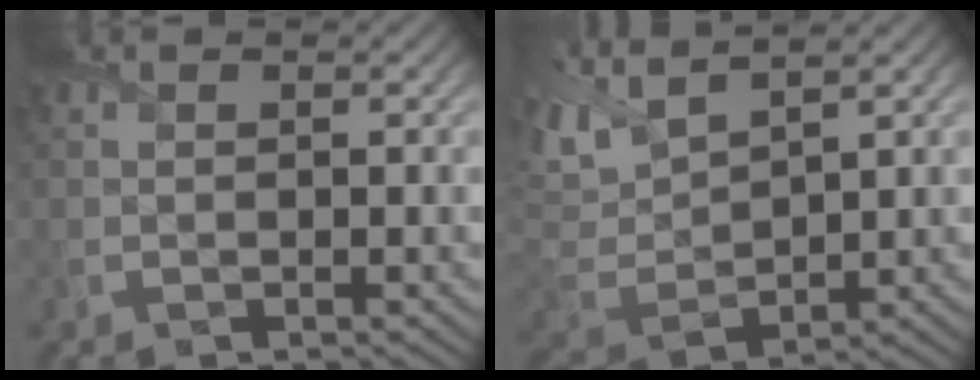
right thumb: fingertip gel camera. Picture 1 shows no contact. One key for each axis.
{"total": 8.1, "fx": 5.6, "fy": 2.8, "fz": 5.1, "tx": -0.142, "ty": 0.017, "tz": 0.112}